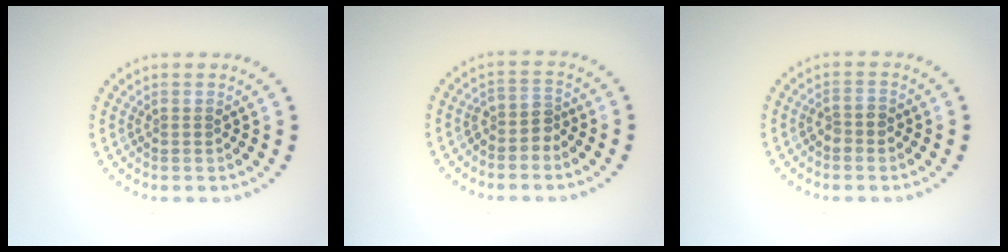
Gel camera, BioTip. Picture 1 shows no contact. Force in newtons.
{"total": 1.9, "press": 1.5, "slide": 1.2}
{"total": 1.4, "press": 1.2, "slide": 0.7}